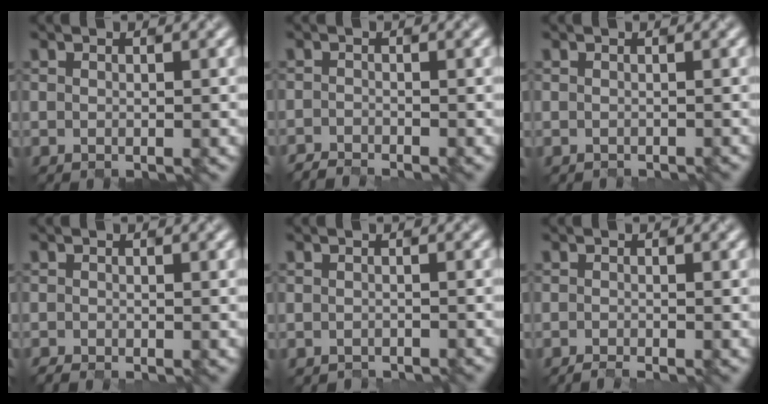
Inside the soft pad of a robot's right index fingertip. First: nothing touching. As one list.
[{"total": 1.4, "force": [-1.4, -0.1, -0.1], "torque": [0.005, -0.006, -0.033]}, {"total": 0.0}, {"total": 0.5, "force": [-0.3, 0.2, 0.3], "torque": [0.001, -0.001, -0.009]}, {"total": 0.8, "force": [-0.7, 0.0, -0.4], "torque": [0.008, -0.009, -0.025]}, {"total": 1.2, "force": [-0.5, 0.6, 0.9], "torque": [0.003, -0.005, -0.015]}]